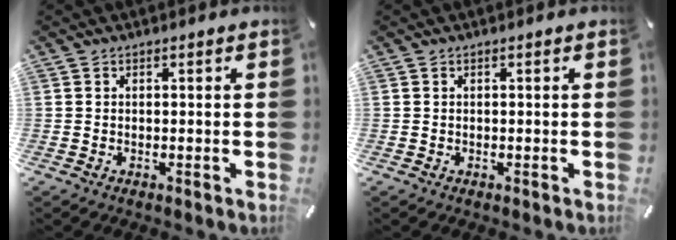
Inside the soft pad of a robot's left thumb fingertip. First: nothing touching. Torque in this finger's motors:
{"motor_torque": [-0.02, 0.01, -0.04, 0.04, 0.00]}